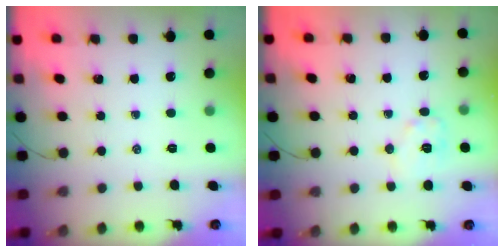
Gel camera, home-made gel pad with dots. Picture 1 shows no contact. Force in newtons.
{"total": 7.4, "press": 7.4, "slide": 0.2}